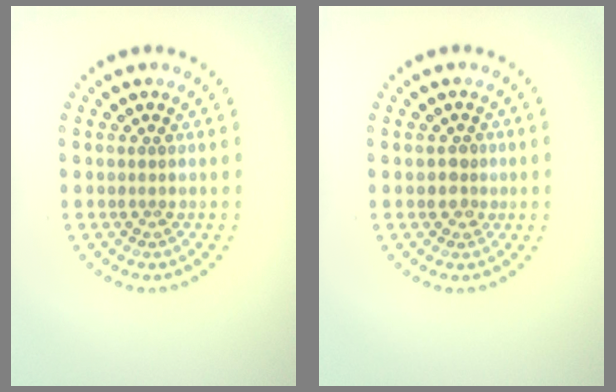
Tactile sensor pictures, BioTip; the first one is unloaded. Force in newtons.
{"total": 1.7, "press": 1.3, "slide": 1.1}